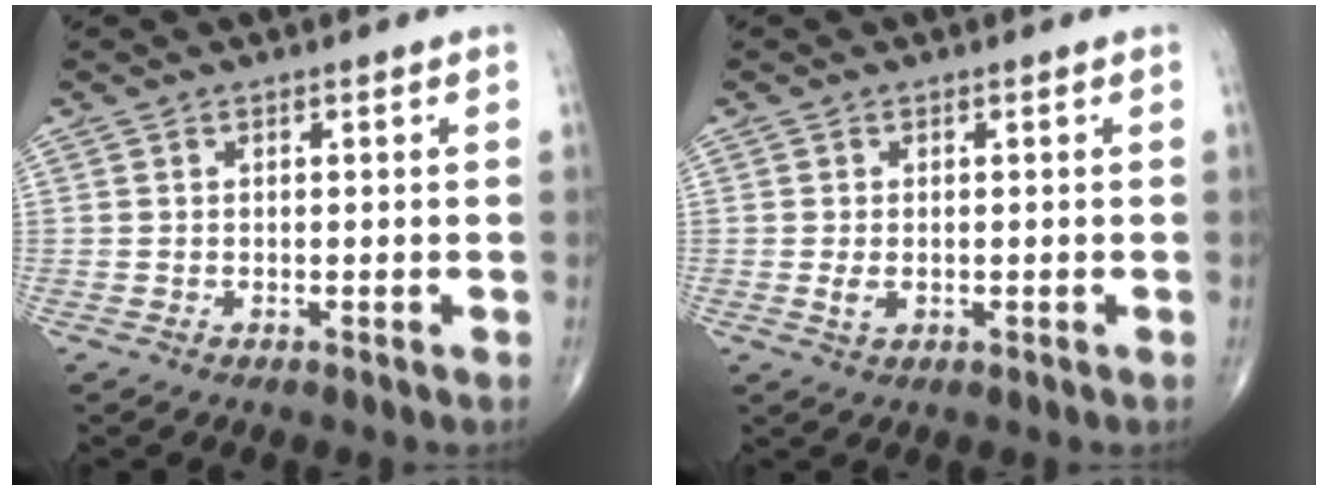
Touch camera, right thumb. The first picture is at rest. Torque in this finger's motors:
{"motor_torque": [-0.07, -0.04, 0.18, 0.19, 0.00]}